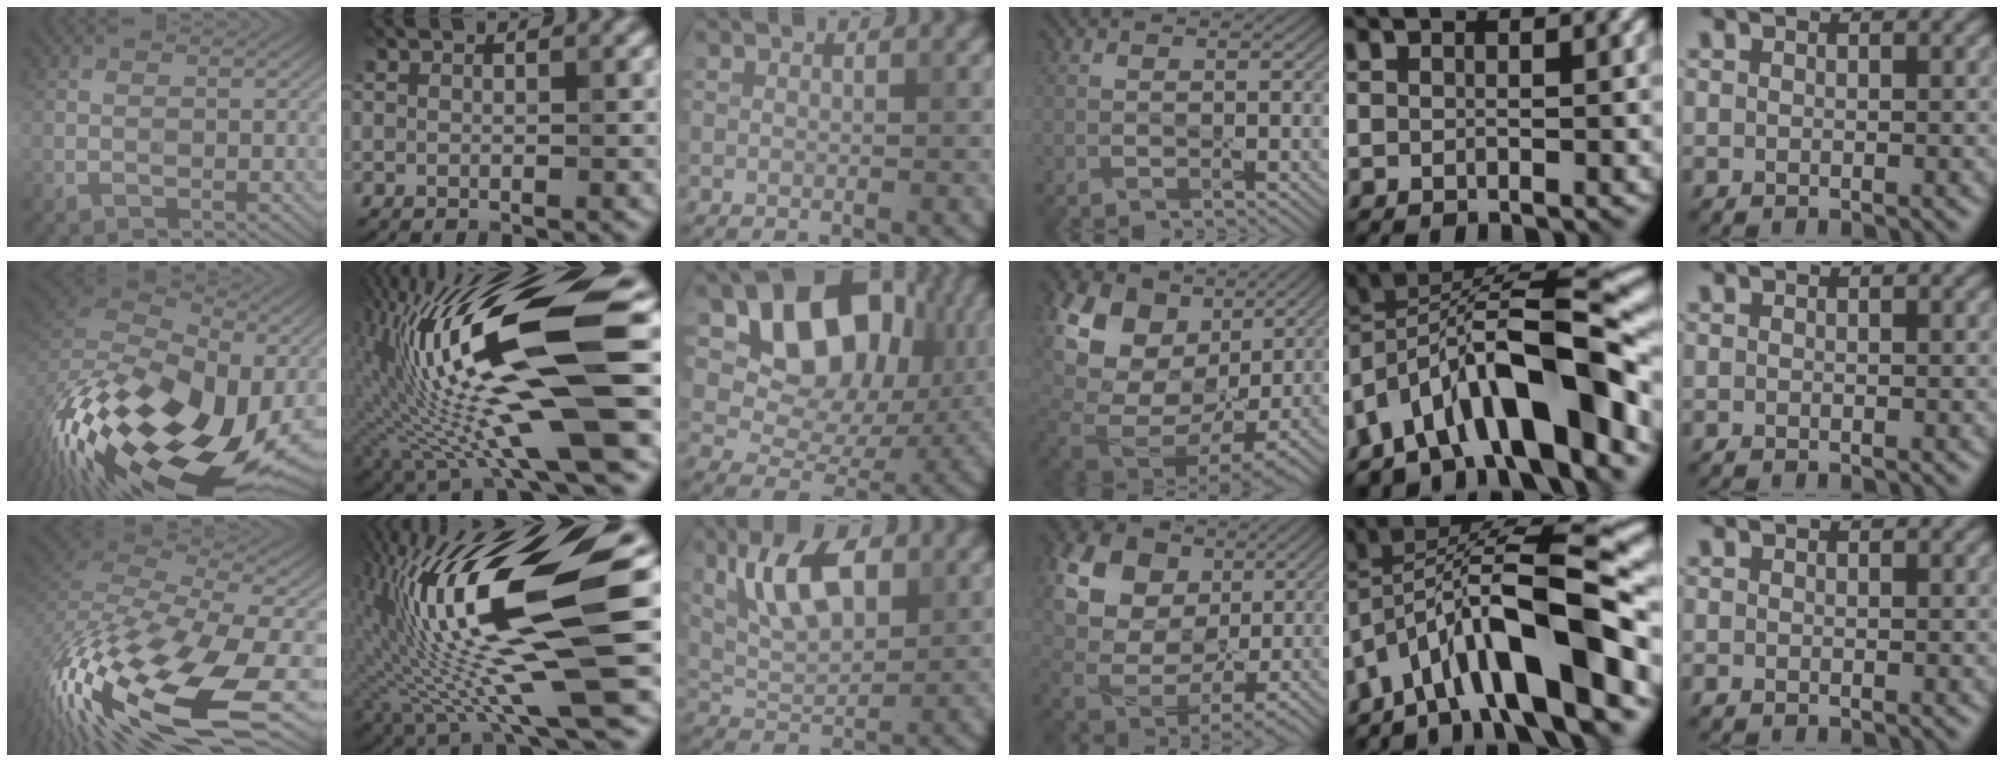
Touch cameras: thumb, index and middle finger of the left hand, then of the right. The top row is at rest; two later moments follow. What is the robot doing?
{"motion": "wipe", "object": "glass cup"}